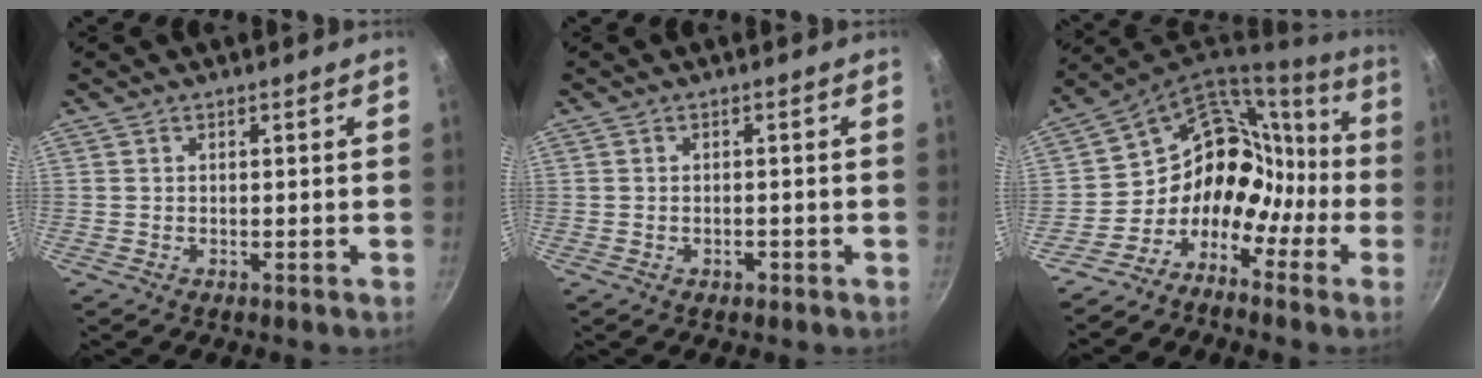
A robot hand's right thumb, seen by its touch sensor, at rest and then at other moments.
{"total": 1.2, "force": [-0.6, 0.8, 0.7], "torque": [-0.010, 0.004, -0.008]}
{"total": 14.8, "force": [-6.0, 12.2, 5.8], "torque": [-0.022, 0.106, -0.122]}